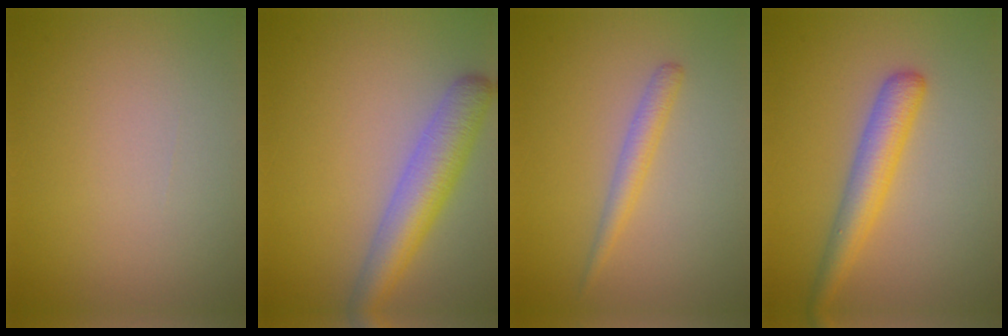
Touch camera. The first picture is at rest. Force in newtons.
{"total": 5.1, "press": 5.1, "slide": 0.2}
{"total": 1.8, "press": 1.8, "slide": 0.0}
{"total": 3.8, "press": 3.8, "slide": 0.1}